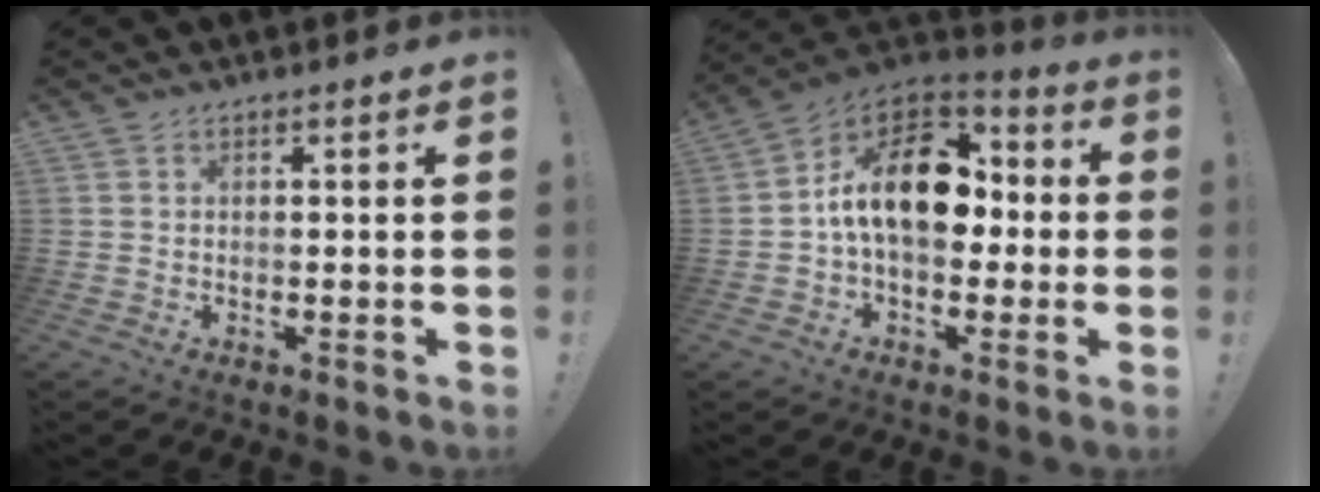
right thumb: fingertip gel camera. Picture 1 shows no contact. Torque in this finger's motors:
{"motor_torque": [2.72, 2.29, 0.15, 0.02, 0.15]}